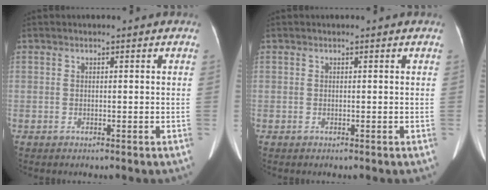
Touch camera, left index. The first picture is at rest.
{"total": 0.0}